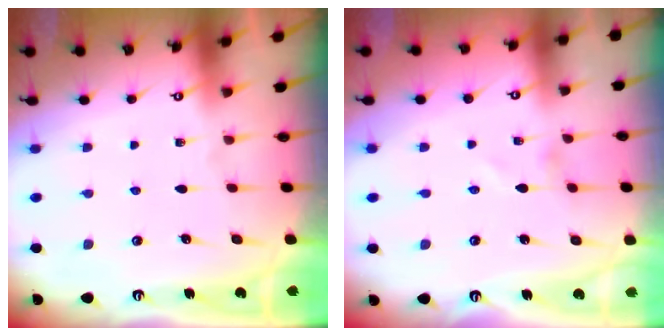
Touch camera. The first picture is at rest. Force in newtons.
{"total": 0.6, "press": 0.6, "slide": 0.1}